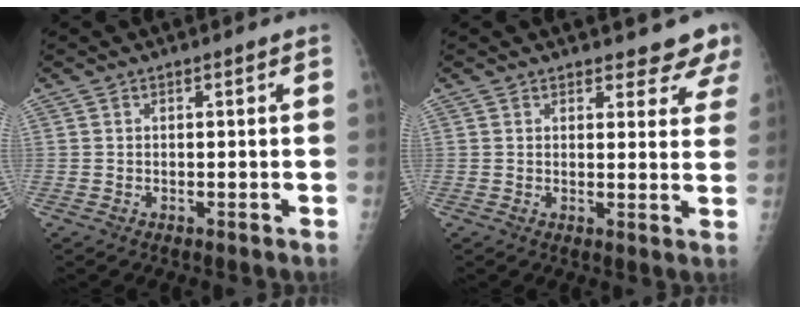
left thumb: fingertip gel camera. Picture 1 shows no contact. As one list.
[{"total": 7.4, "force": [6.7, 2.6, 1.4], "torque": [0.030, -0.031, 0.055]}]